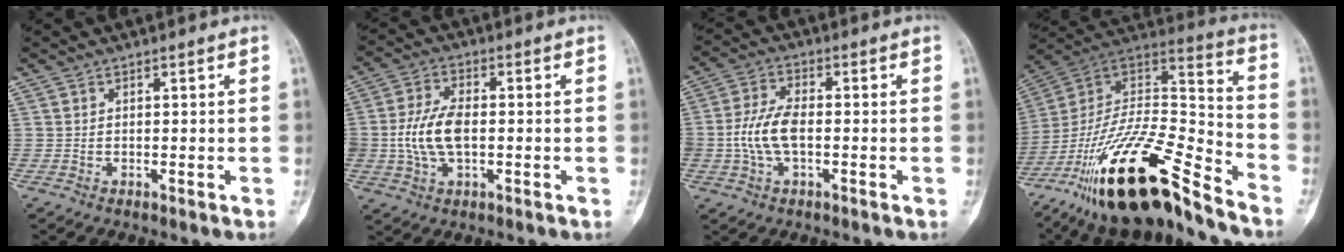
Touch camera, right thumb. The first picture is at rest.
{"total": 9.3, "force": [-0.7, 5.2, 7.7], "torque": [-0.160, 0.011, -0.015]}
{"total": 8.0, "force": [-1.2, 4.2, 6.7], "torque": [-0.151, 0.019, -0.025]}
{"total": 26.1, "force": [-18.0, 7.3, 17.4], "torque": [-0.320, 0.076, -0.316]}